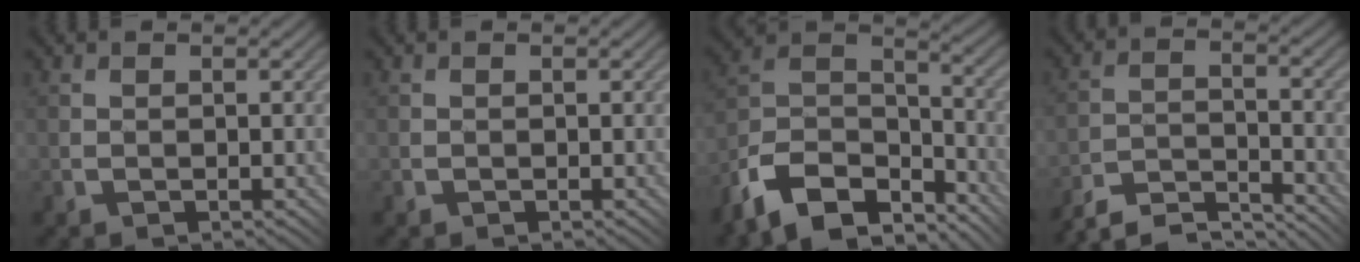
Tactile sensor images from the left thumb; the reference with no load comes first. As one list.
[{"total": 0.0}, {"total": 12.4, "force": [-9.3, 5.5, 6.1], "torque": [-0.151, 0.002, -0.177]}, {"total": 7.8, "force": [-7.5, 0.6, 2.0], "torque": [-0.039, 0.012, -0.143]}]